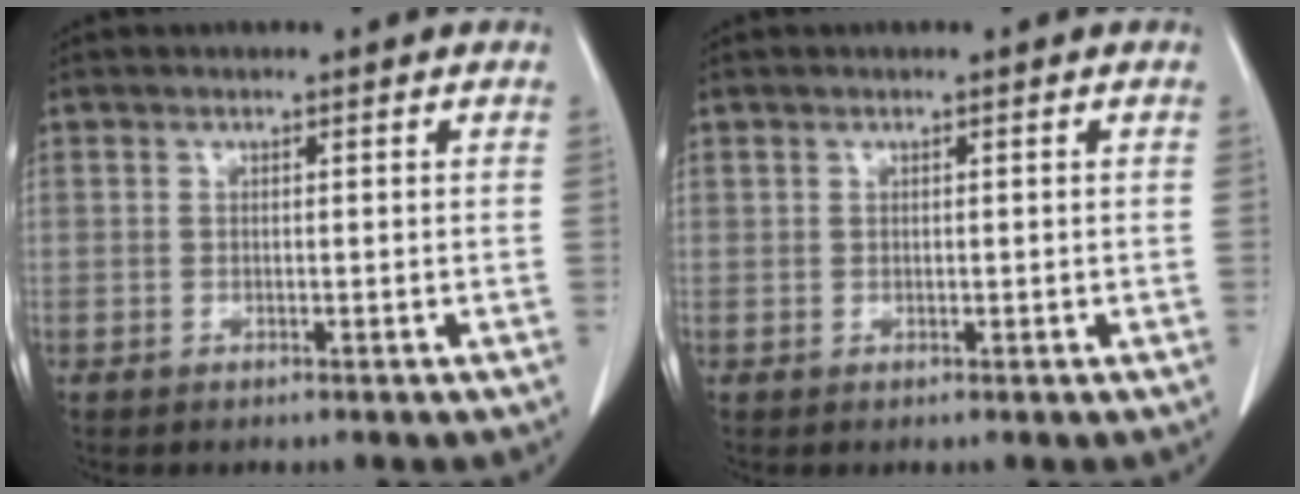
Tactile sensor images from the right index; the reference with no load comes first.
{"total": 0.5, "force": [0.3, 0.4, 0.2], "torque": [-0.001, 0.000, 0.006]}